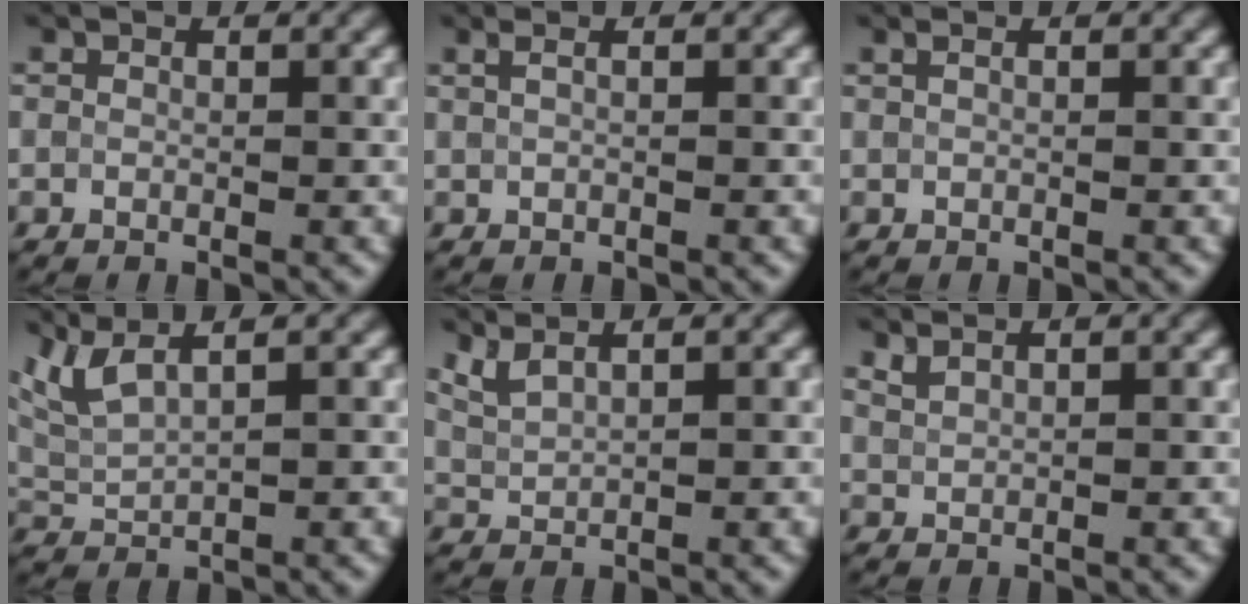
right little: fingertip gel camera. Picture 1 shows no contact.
{"total": 2.1, "force": [0.9, 1.1, 1.6], "torque": [-0.016, 0.006, -0.008]}
{"total": 1.1, "force": [0.5, 0.6, 0.8], "torque": [-0.011, -0.002, -0.001]}
{"total": 4.2, "force": [2.9, 1.1, 2.9], "torque": [-0.069, 0.016, 0.061]}
{"total": 2.3, "force": [1.9, 0.5, 1.2], "torque": [-0.030, 0.010, 0.043]}
{"total": 1.0, "force": [1.0, 0.2, 0.2], "torque": [-0.010, 0.001, 0.025]}